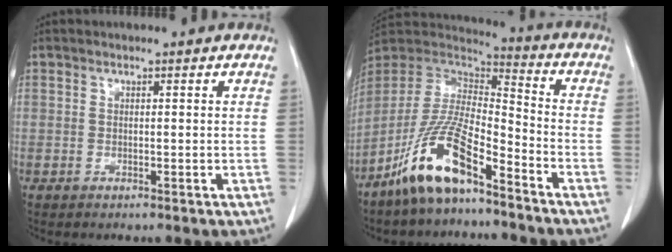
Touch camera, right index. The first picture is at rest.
{"total": 13.5, "force": [-9.0, 3.0, 9.7], "torque": [-0.200, 0.003, -0.170]}